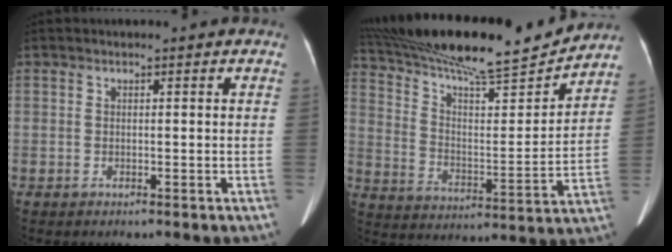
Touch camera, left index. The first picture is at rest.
{"total": 21.4, "force": [19.5, 1.0, 8.8], "torque": [-0.167, -0.016, 0.303]}